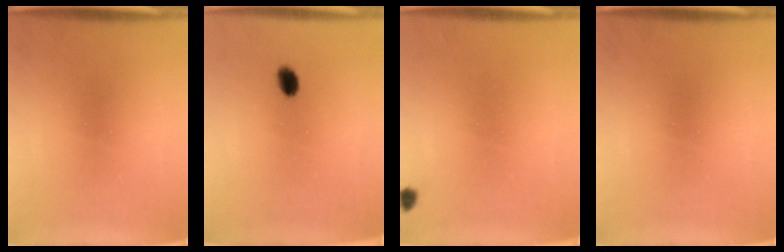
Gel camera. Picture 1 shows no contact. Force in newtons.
{"total": 2.4}
{"total": 1.0}
{"total": 0.0}